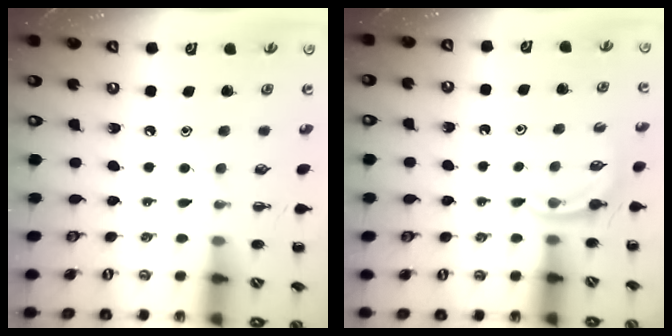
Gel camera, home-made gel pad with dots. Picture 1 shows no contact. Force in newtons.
{"total": 3.9, "press": 3.7, "slide": 1.1}